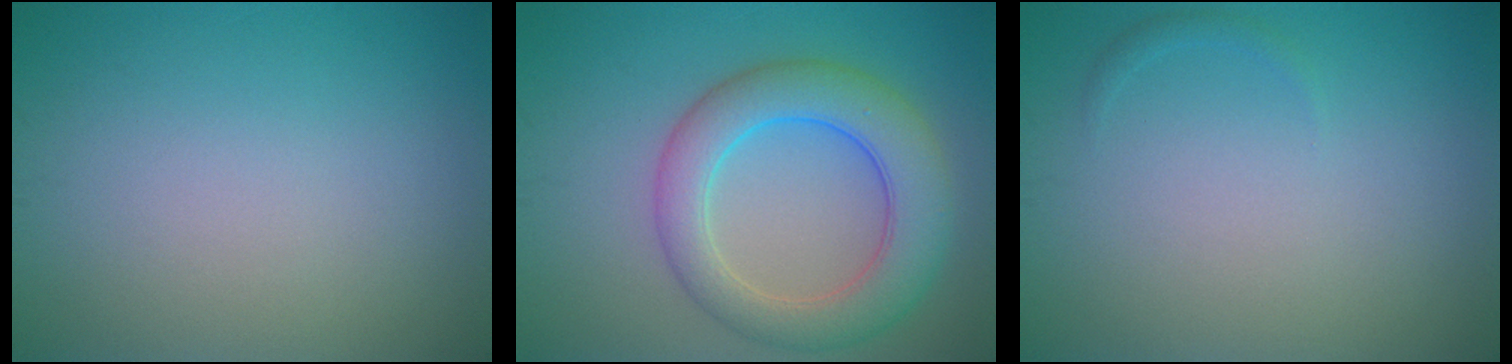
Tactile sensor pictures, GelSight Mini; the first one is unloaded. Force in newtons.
{"total": 6.7, "press": 6.7, "slide": 0.2}
{"total": 0.6, "press": 0.6, "slide": 0.0}